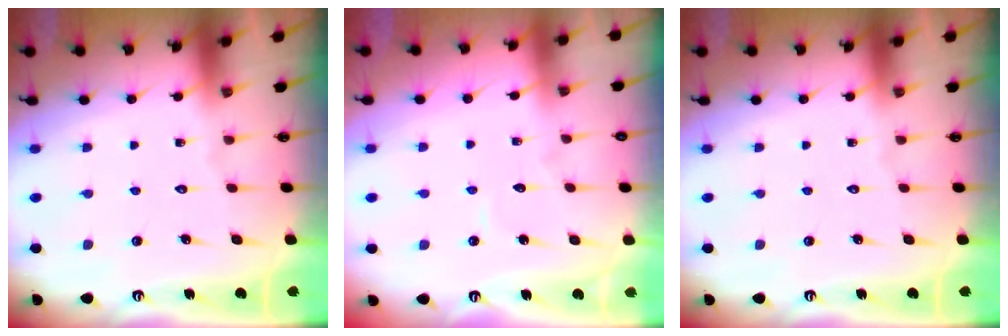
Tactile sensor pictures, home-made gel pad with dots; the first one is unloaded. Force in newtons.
{"total": 3.7, "press": 3.7, "slide": 0.4}
{"total": 0.0}